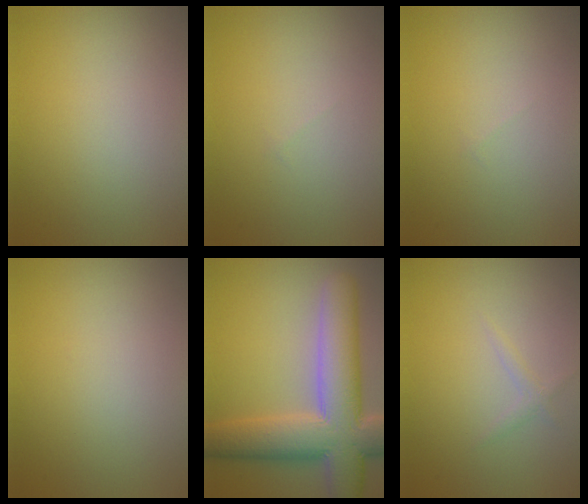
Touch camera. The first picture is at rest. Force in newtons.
{"total": 0.0}
{"total": 0.0}
{"total": 0.0}
{"total": 10.9, "press": 10.9, "slide": 1.1}
{"total": 0.8, "press": 0.8, "slide": 0.0}